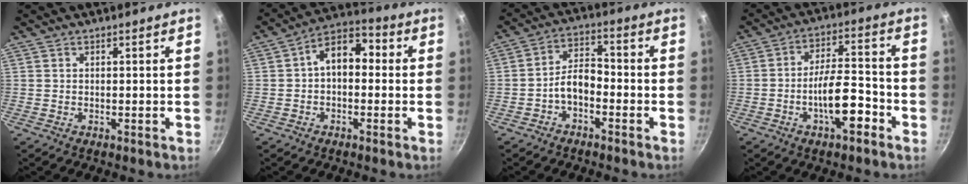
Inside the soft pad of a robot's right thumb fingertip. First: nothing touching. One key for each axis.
{"total": 8.9, "fx": 0.3, "fy": 5.9, "fz": 6.6, "tx": -0.075, "ty": 0.031, "tz": -0.012}
{"total": 5.8, "fx": -2.8, "fy": 3.1, "fz": 4.0, "tx": -0.062, "ty": 0.043, "tz": -0.055}
{"total": 10.6, "fx": -4.6, "fy": 3.9, "fz": 8.7, "tx": -0.123, "ty": 0.042, "tz": -0.076}